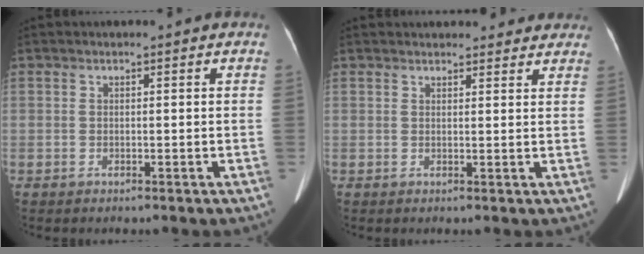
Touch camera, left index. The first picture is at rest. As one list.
[{"total": 10.3, "force": [9.5, 3.1, 2.7], "torque": [-0.006, 0.024, 0.103]}]